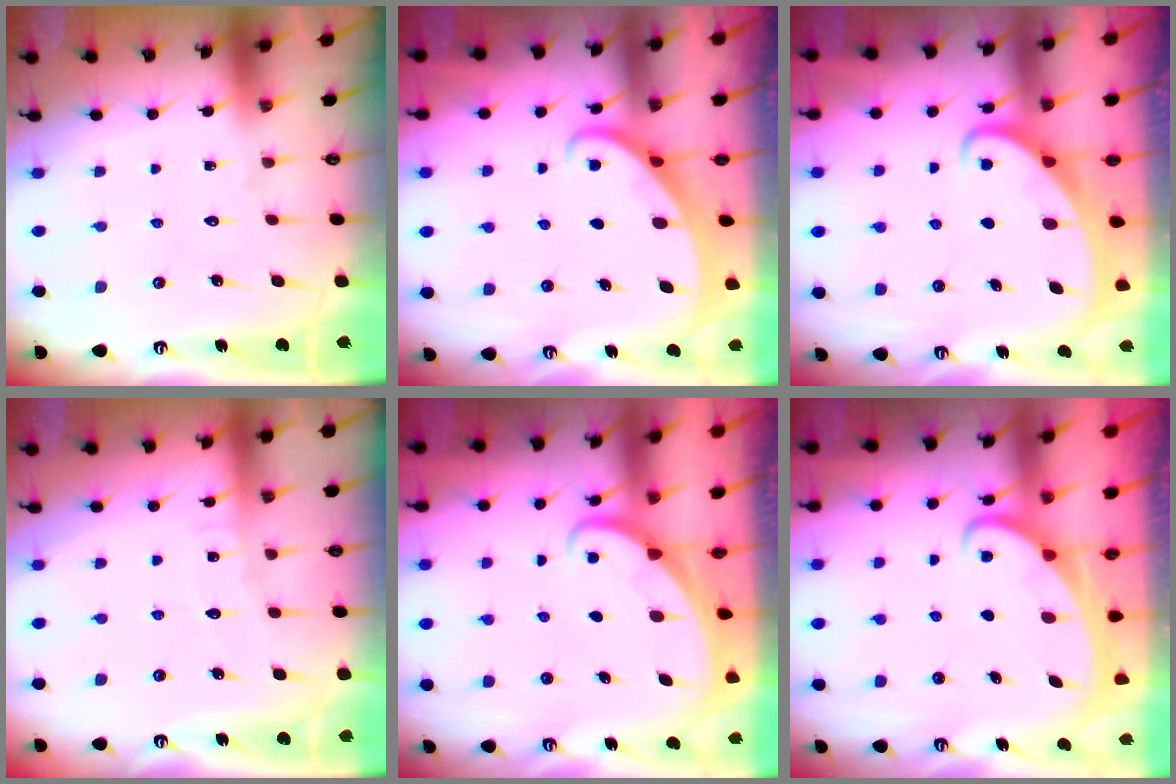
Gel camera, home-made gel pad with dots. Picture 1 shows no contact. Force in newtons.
{"total": 2.0, "press": 2.0, "slide": 0.3}
{"total": 2.4, "press": 2.4, "slide": 0.4}
{"total": 4.0, "press": 3.9, "slide": 0.3}
{"total": 1.8, "press": 1.8, "slide": 0.1}
{"total": 2.1, "press": 2.1, "slide": 0.3}